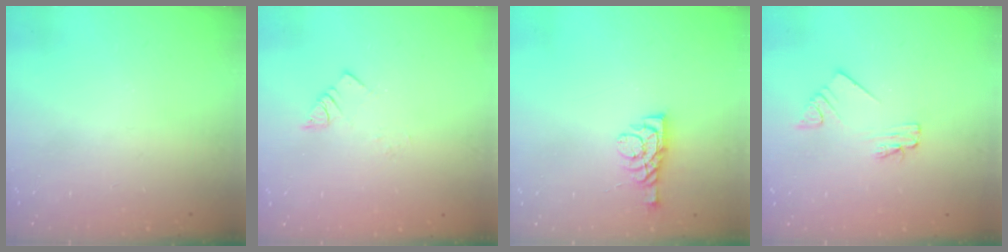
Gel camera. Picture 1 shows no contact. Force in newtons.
{"total": 2.7, "press": 2.7, "slide": 0.4}
{"total": 5.1, "press": 5.1, "slide": 0.6}
{"total": 2.2, "press": 2.2, "slide": 0.3}